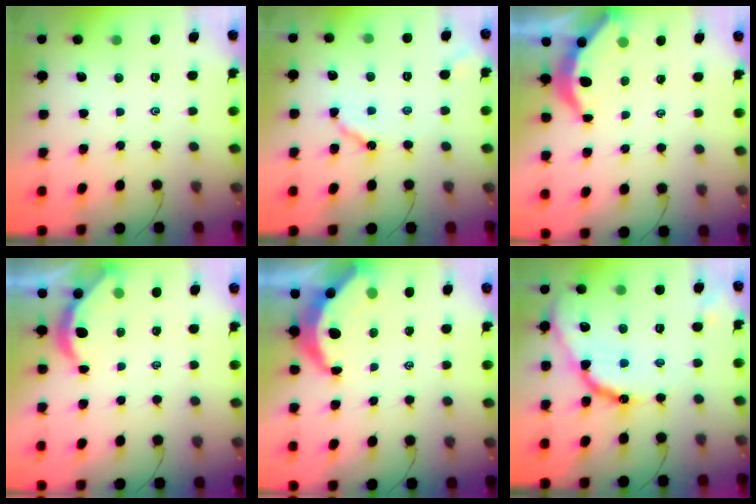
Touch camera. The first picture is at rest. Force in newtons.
{"total": 5.8, "press": 5.8, "slide": 0.7}
{"total": 3.6, "press": 3.6, "slide": 0.4}
{"total": 2.9, "press": 2.9, "slide": 0.2}
{"total": 6.6, "press": 6.5, "slide": 0.8}
{"total": 14.5, "press": 14.4, "slide": 1.2}